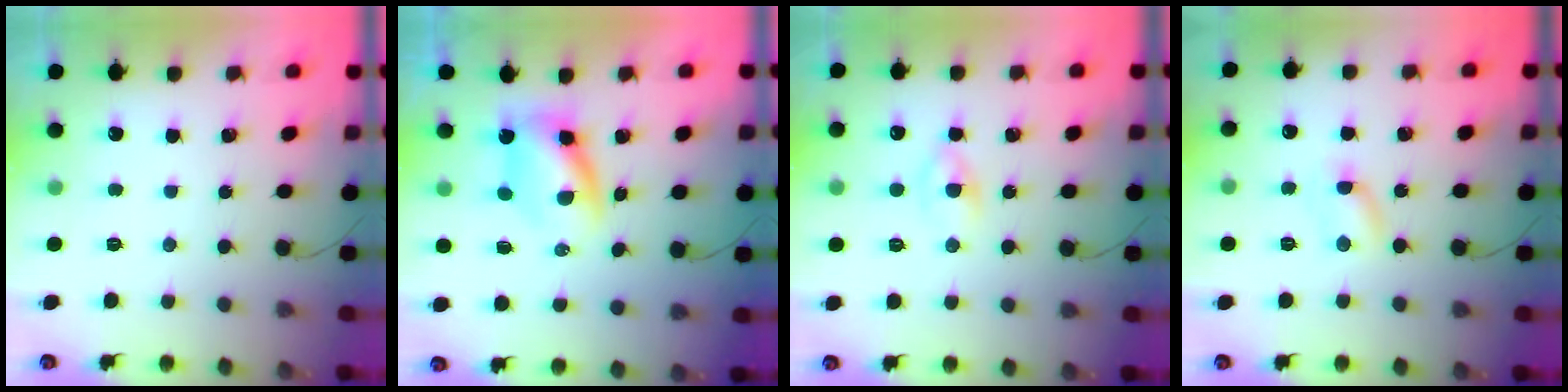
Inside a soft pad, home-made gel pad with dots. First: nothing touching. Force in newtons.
{"total": 4.9, "press": 4.8, "slide": 1.0}
{"total": 1.7, "press": 1.4, "slide": 0.8}
{"total": 4.3, "press": 4.1, "slide": 1.3}